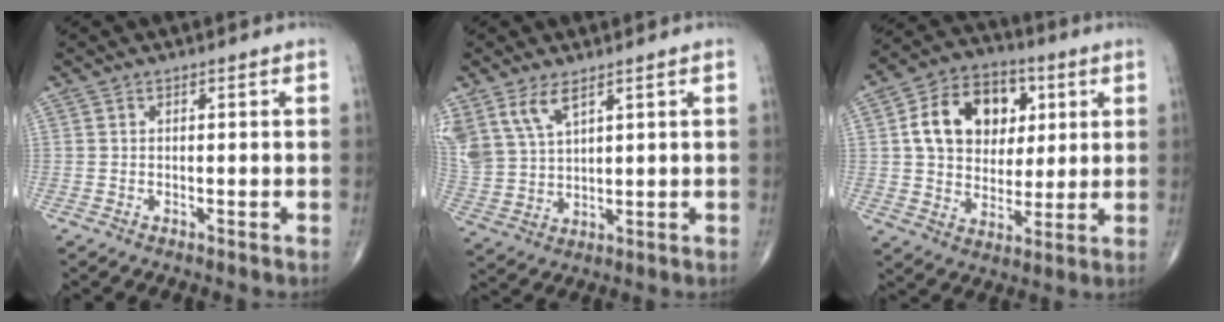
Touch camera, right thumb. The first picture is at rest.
{"total": 9.3, "force": [5.7, 4.5, 5.7], "torque": [-0.118, -0.013, 0.128]}
{"total": 16.4, "force": [4.2, 12.2, 10.1], "torque": [-0.134, 0.003, 0.069]}